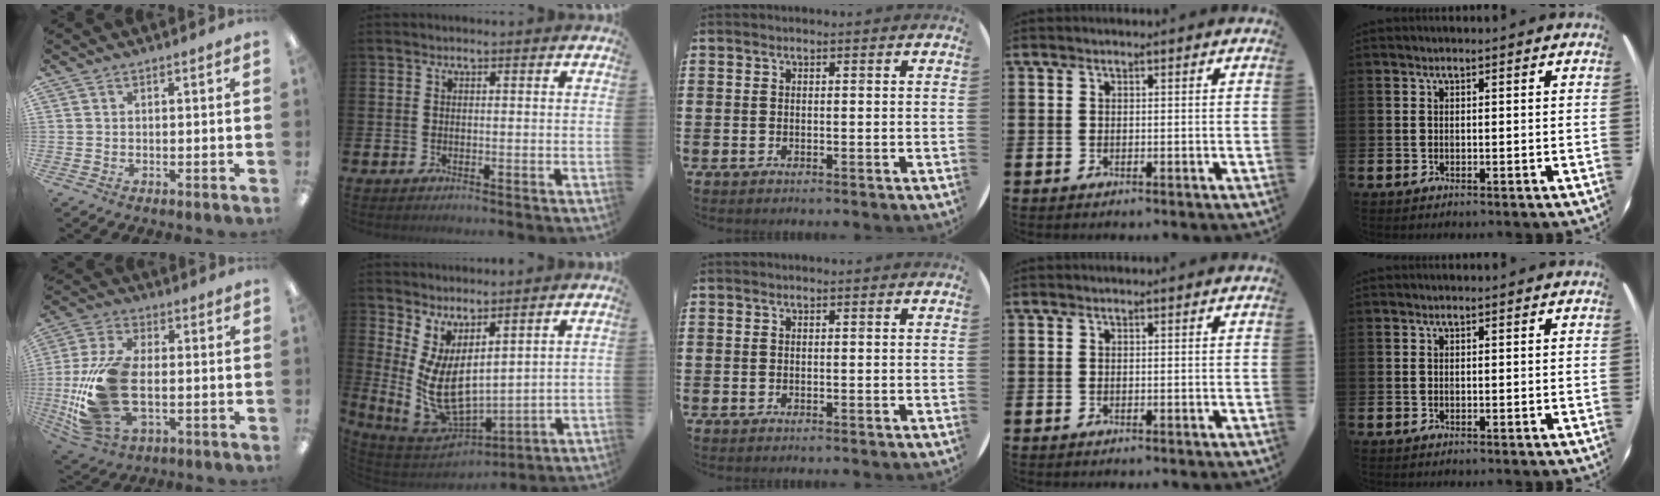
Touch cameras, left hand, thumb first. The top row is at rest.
{"thumb": {"total": 21.5, "force": [-2.4, 12.8, 17.1], "torque": [-0.354, -0.006, -0.028]}, "index": {"total": 8.4, "force": [2.0, 4.2, 7.0], "torque": [-0.173, -0.034, 0.044]}}